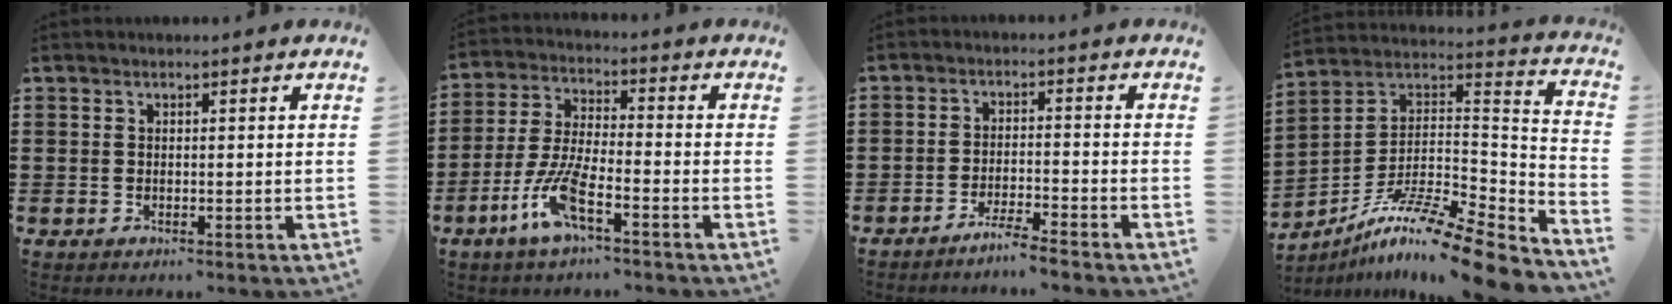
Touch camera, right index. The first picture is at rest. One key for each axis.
{"total": 8.2, "fx": -4.9, "fy": 1.2, "fz": 6.4, "tx": -0.159, "ty": -0.018, "tz": -0.097}
{"total": 3.6, "fx": -3.4, "fy": -0.6, "fz": 1.1, "tx": -0.026, "ty": -0.004, "tz": -0.068}
{"total": 12.1, "fx": -9.5, "fy": 0.5, "fz": 7.5, "tx": -0.127, "ty": 0.005, "tz": -0.183}